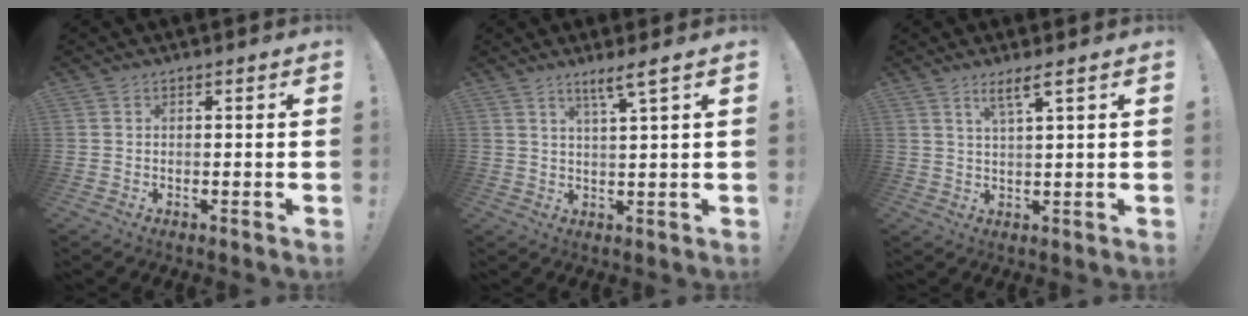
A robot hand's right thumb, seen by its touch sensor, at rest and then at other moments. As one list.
[{"total": 4.7, "force": [3.1, -0.5, 3.4], "torque": [-0.051, -0.018, 0.046]}, {"total": 4.5, "force": [2.8, 0.1, 3.5], "torque": [-0.060, -0.009, 0.042]}]